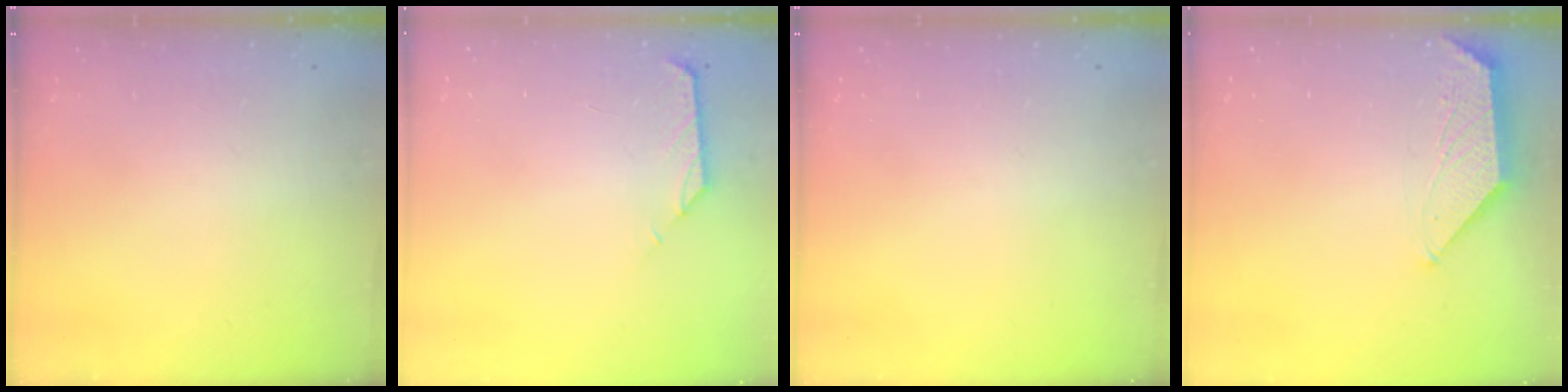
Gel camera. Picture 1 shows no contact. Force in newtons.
{"total": 1.5, "press": 1.4, "slide": 0.6}
{"total": 0.0}
{"total": 1.3, "press": 1.3, "slide": 0.3}